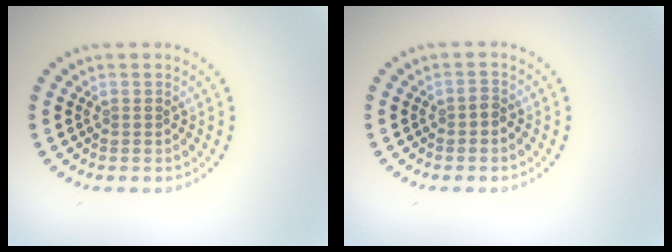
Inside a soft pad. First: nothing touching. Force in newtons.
{"total": 0.8, "press": 0.7, "slide": 0.4}